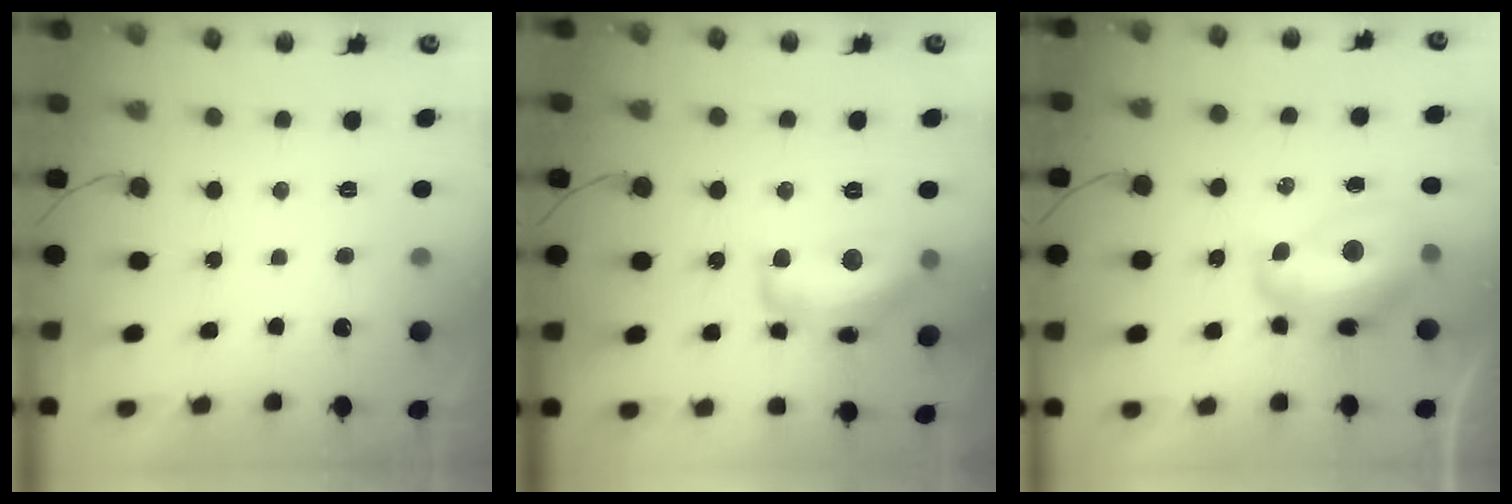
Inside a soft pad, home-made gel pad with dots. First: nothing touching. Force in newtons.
{"total": 15.4, "press": 15.4, "slide": 1.3}
{"total": 14.9, "press": 14.8, "slide": 1.1}